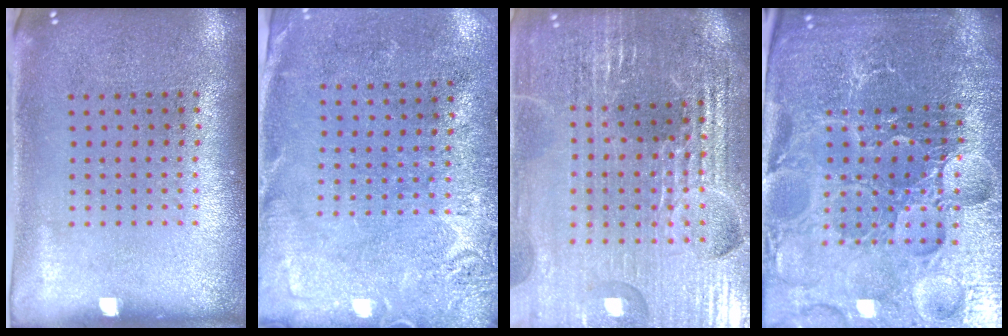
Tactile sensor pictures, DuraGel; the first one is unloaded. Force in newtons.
{"total": 2.8, "press": 2.3, "slide": 1.5}
{"total": 5.0, "press": 4.7, "slide": 1.7}
{"total": 5.5, "press": 5.1, "slide": 1.9}